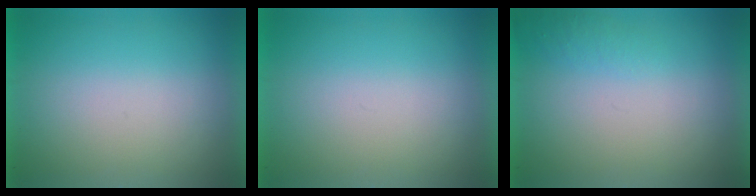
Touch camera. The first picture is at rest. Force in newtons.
{"total": 0.0}
{"total": 1.1}